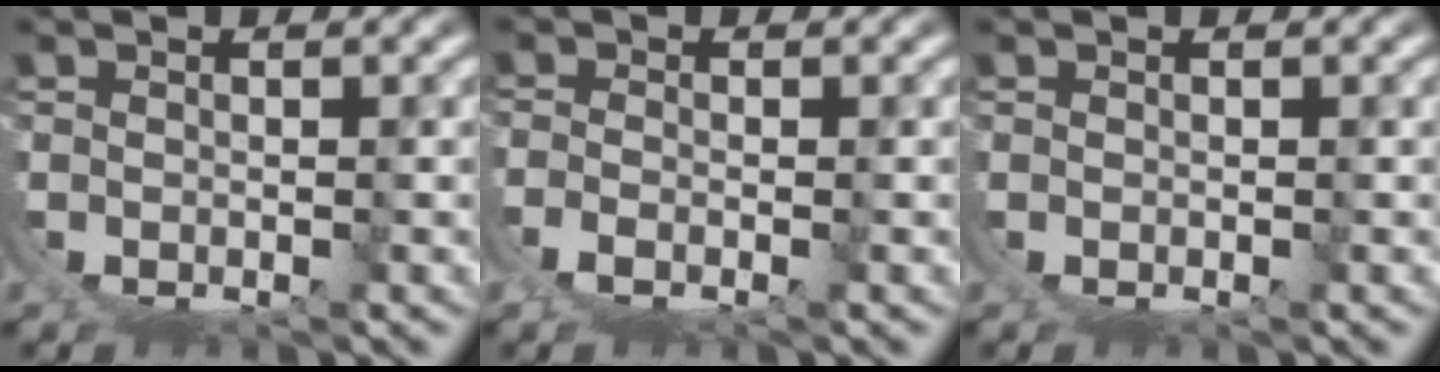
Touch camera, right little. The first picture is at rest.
{"total": 1.9, "force": [0.3, 0.9, 1.7], "torque": [-0.048, -0.012, 0.010]}
{"total": 0.0}